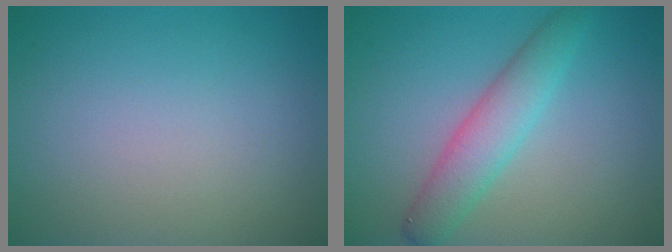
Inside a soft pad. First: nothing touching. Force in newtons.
{"total": 3.8, "press": 3.8, "slide": 0.1}